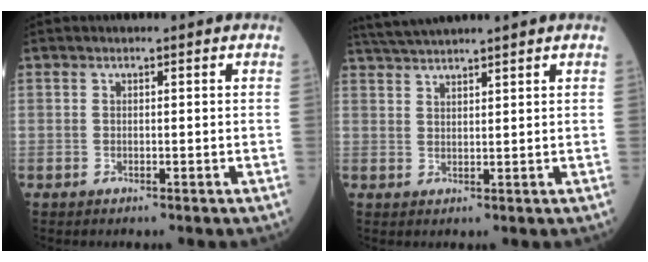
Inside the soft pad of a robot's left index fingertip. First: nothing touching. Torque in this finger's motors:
{"motor_torque": [0.24, -0.53, 0.18, 0.13]}